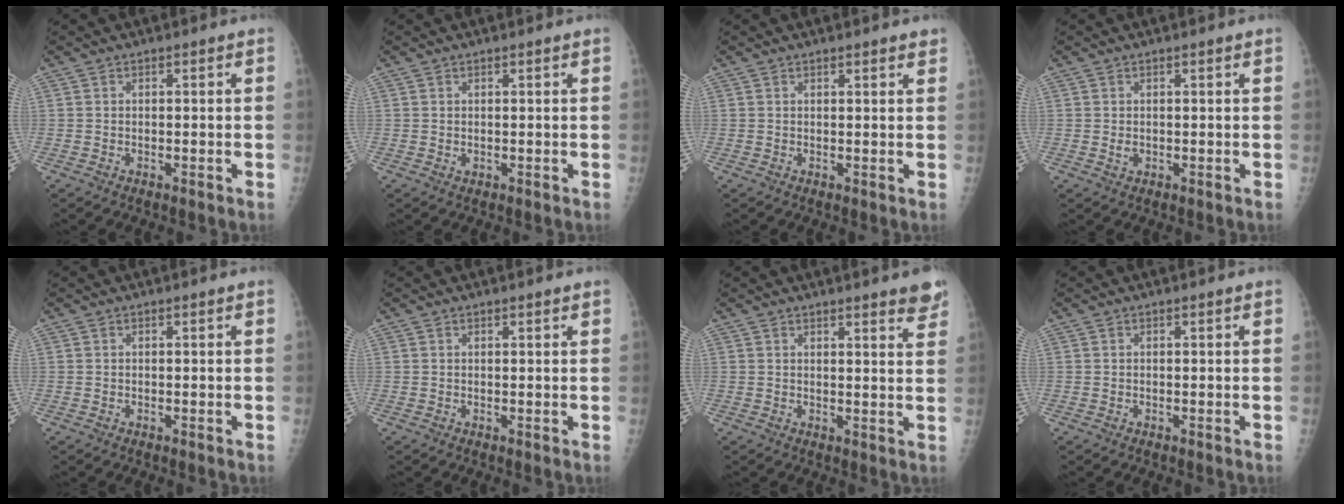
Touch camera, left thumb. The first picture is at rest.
{"total": 0.7, "force": [0.5, 0.2, 0.4], "torque": [-0.008, -0.003, 0.008]}
{"total": 2.1, "force": [1.8, 0.4, 1.1], "torque": [-0.007, -0.001, 0.021]}
{"total": 1.1, "force": [0.3, 0.6, 0.8], "torque": [-0.011, -0.003, 0.010]}
{"total": 0.0}
{"total": 0.9, "force": [0.7, 0.1, 0.5], "torque": [-0.006, 0.000, 0.012]}
{"total": 5.5, "force": [4.3, 0.8, 3.4], "torque": [-0.028, -0.020, 0.044]}
{"total": 0.0}